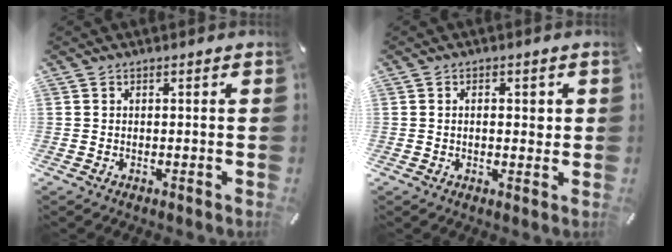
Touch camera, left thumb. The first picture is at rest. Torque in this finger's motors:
{"motor_torque": [0.12, -0.41, -0.05, -0.03, -0.03]}